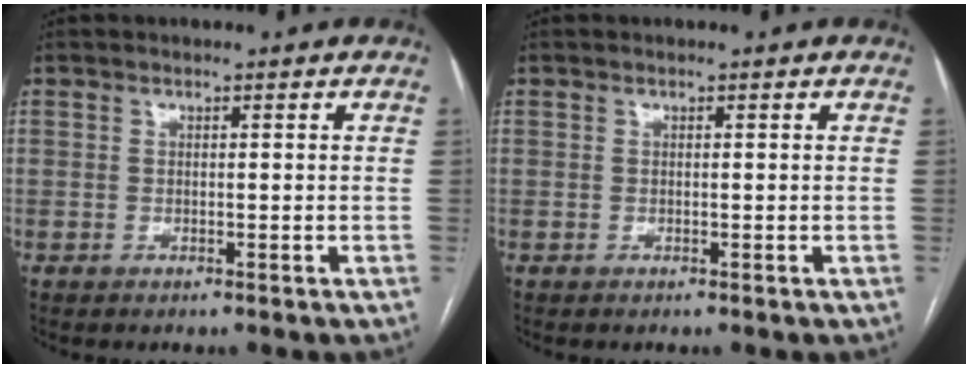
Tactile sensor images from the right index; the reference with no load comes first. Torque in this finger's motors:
{"motor_torque": [0.00, 0.00, 0.00, 0.00]}